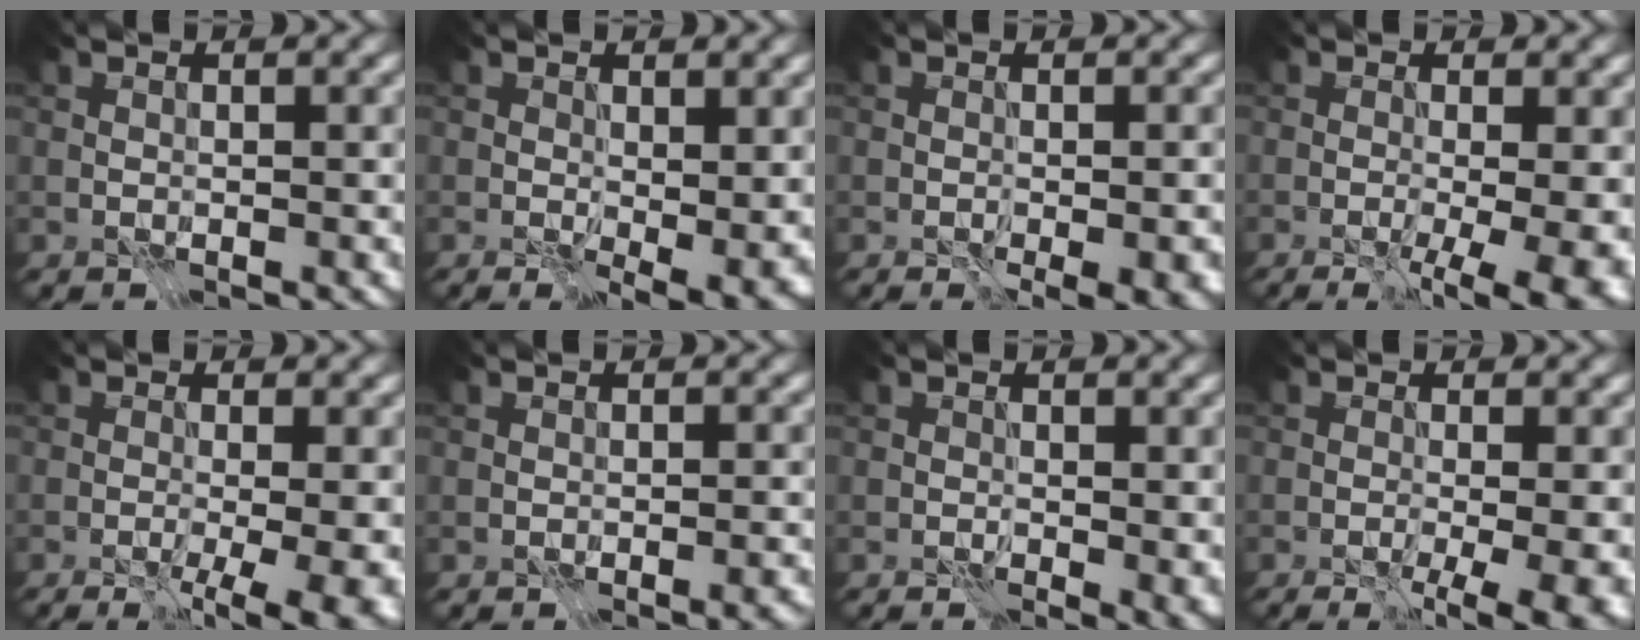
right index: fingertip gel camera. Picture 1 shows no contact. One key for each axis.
{"total": 3.0, "fx": 0.4, "fy": 1.2, "fz": 2.7, "tx": -0.042, "ty": -0.009, "tz": 0.010}
{"total": 3.6, "fx": -1.7, "fy": 1.3, "fz": 2.9, "tx": -0.044, "ty": -0.009, "tz": -0.022}
{"total": 5.7, "fx": -1.8, "fy": 1.3, "fz": 5.2, "tx": -0.069, "ty": -0.015, "tz": -0.014}
{"total": 5.0, "fx": -1.6, "fy": 1.0, "fz": 4.6, "tx": -0.062, "ty": -0.014, "tz": -0.014}
{"total": 1.3, "fx": -0.8, "fy": 0.2, "fz": 0.9, "tx": -0.016, "ty": -0.002, "tz": -0.009}
{"total": 1.7, "fx": 0.1, "fy": 0.8, "fz": 1.5, "tx": -0.023, "ty": -0.003, "tz": 0.003}
{"total": 4.5, "fx": -1.4, "fy": 0.8, "fz": 4.2, "tx": -0.056, "ty": -0.013, "tz": -0.014}